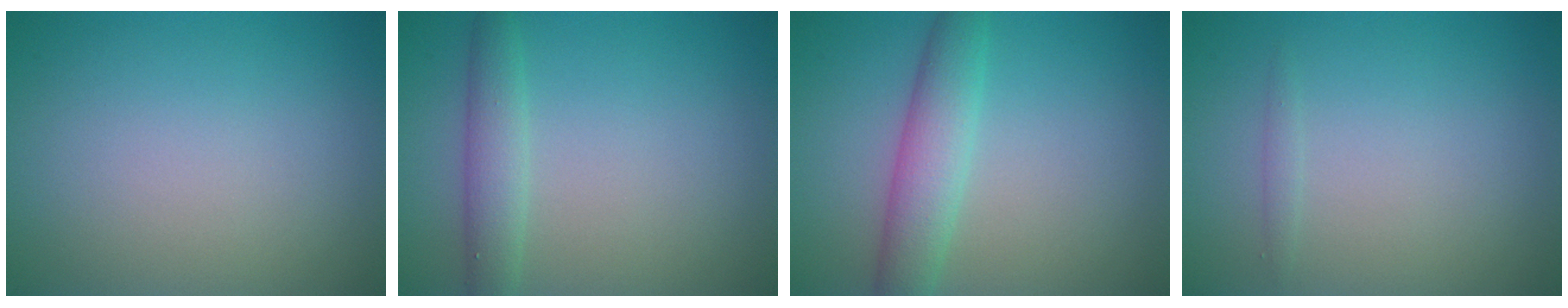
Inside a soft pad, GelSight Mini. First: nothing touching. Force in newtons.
{"total": 2.6, "press": 2.6, "slide": 0.0}
{"total": 4.0, "press": 4.0, "slide": 0.1}
{"total": 0.5, "press": 0.5, "slide": 0.0}